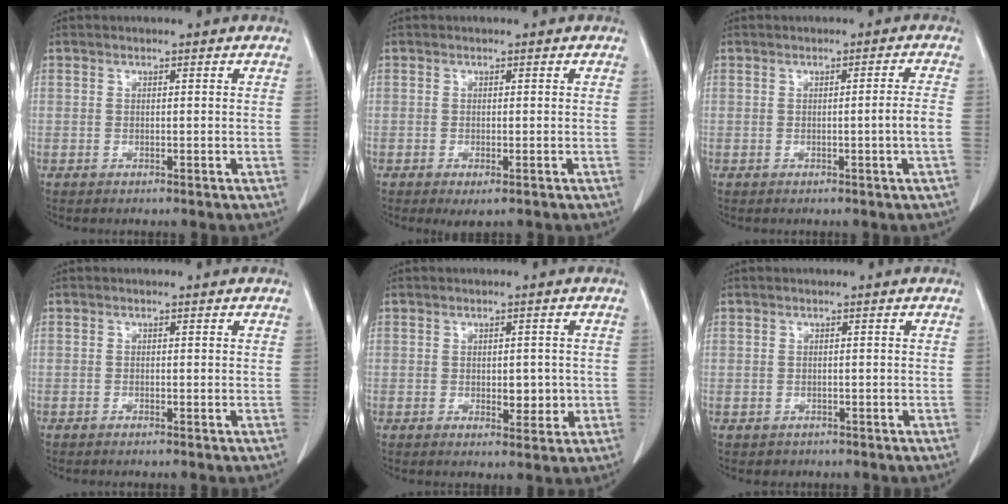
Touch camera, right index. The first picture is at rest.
{"total": 1.8, "force": [-1.0, 0.5, 1.3], "torque": [-0.018, -0.005, -0.011]}
{"total": 2.7, "force": [-0.7, -0.9, 2.4], "torque": [-0.036, -0.002, -0.010]}
{"total": 0.0}
{"total": 3.6, "force": [-0.4, 2.0, 3.0], "torque": [-0.034, -0.002, 0.002]}
{"total": 1.3, "force": [-0.7, 1.0, -0.1], "torque": [-0.009, 0.002, -0.008]}